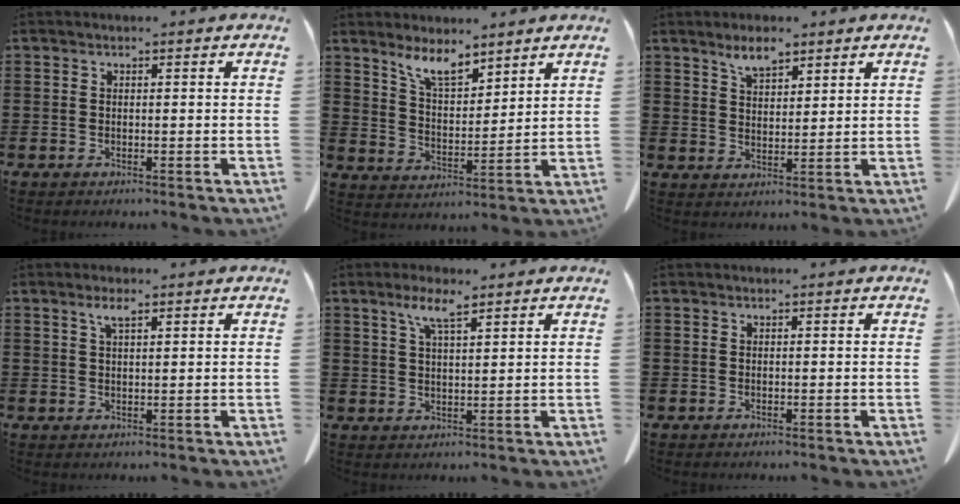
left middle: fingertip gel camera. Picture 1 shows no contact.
{"total": 6.5, "force": [5.6, 1.6, 2.9], "torque": [-0.073, -0.021, 0.103]}
{"total": 4.1, "force": [3.3, 1.3, 2.0], "torque": [-0.048, -0.002, 0.061]}
{"total": 2.5, "force": [1.5, 0.5, 1.9], "torque": [-0.042, 0.002, 0.026]}
{"total": 4.9, "force": [3.2, 0.9, 3.7], "torque": [-0.080, 0.005, 0.056]}
{"total": 0.0}